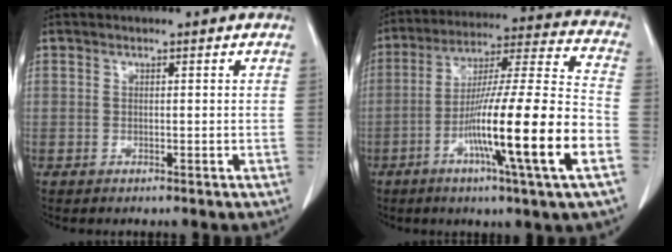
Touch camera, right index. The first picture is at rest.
{"total": 20.0, "force": [-7.1, -0.7, 18.7], "torque": [-0.313, -0.012, -0.121]}